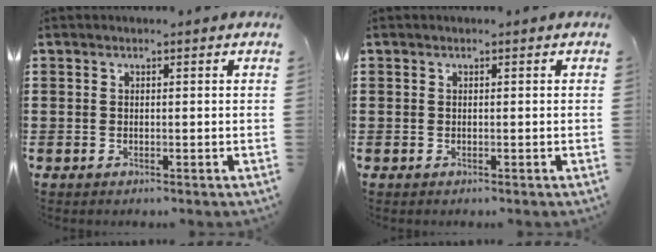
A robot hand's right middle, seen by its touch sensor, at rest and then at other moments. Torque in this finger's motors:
{"motor_torque": [-0.01, 0.05, -0.02, -0.01]}